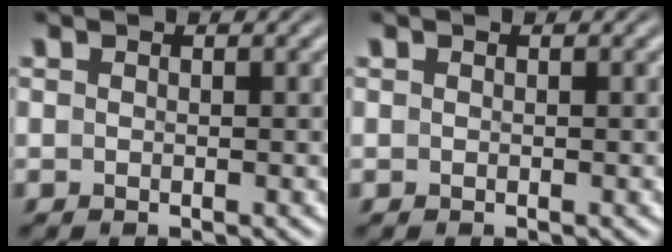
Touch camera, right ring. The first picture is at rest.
{"total": 0.0}